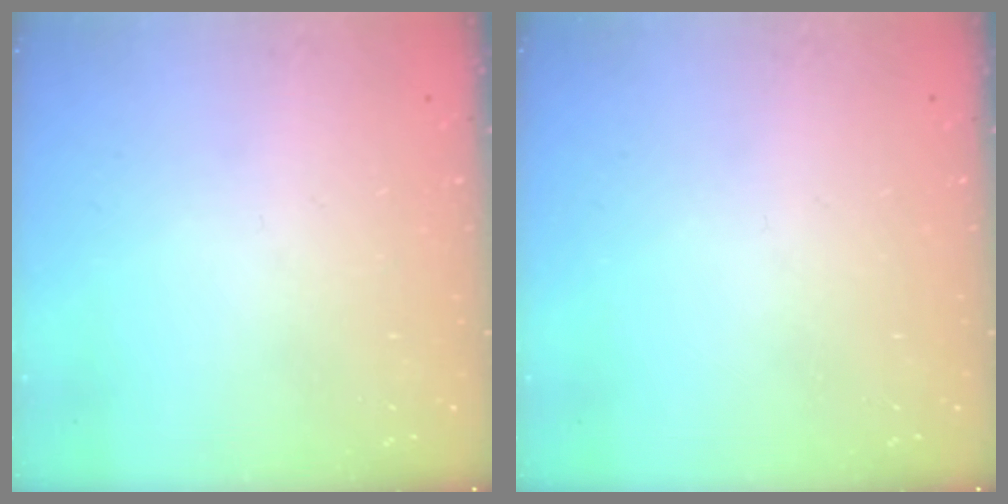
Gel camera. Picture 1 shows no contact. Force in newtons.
{"total": 0.0}